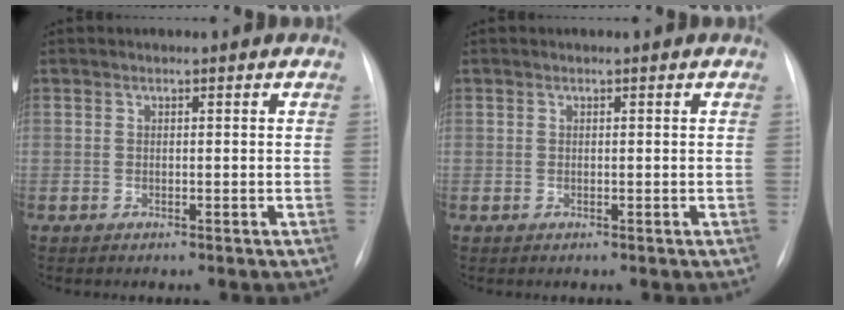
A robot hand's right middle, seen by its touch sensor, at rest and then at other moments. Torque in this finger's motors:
{"motor_torque": [-0.16, 0.05, 0.00, 0.01]}